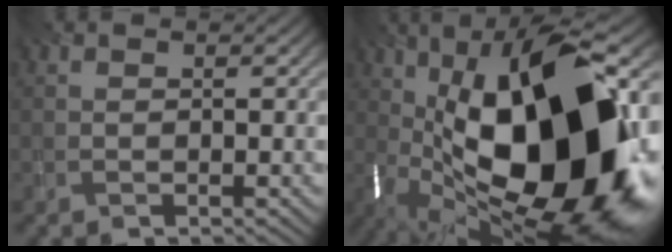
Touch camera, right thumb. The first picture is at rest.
{"total": 21.1, "force": [-0.6, 9.7, 18.7], "torque": [-0.334, 0.008, -0.027]}